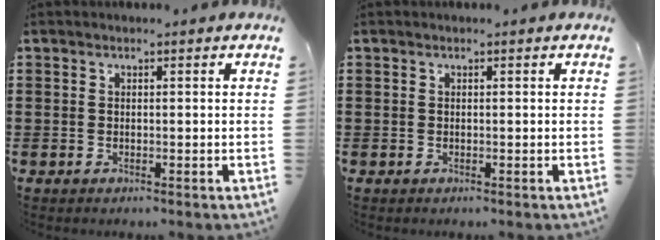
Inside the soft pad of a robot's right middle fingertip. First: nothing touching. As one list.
[{"total": 0.0}]